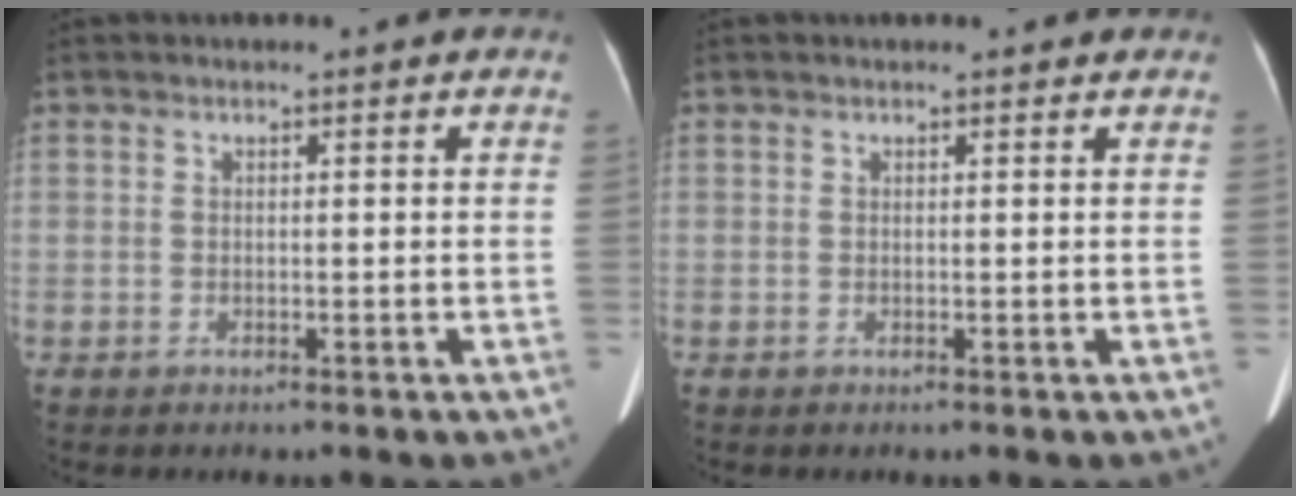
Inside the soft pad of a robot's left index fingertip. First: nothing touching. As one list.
[{"total": 2.8, "force": [2.6, 0.6, 1.0], "torque": [-0.010, 0.002, 0.024]}]